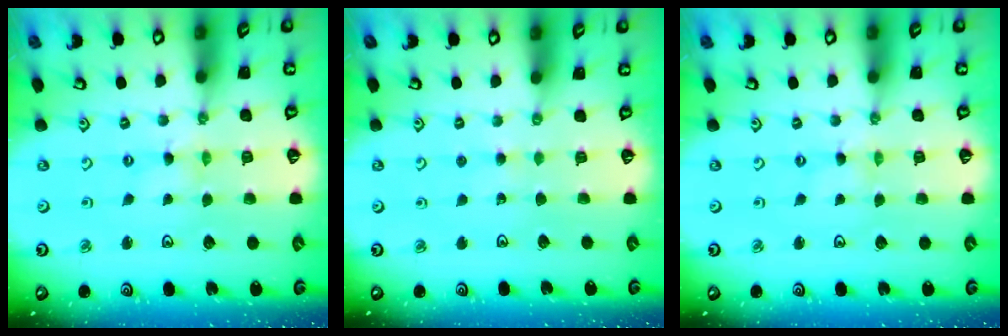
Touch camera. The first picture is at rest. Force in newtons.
{"total": 2.5, "press": 2.5, "slide": 0.3}
{"total": 0.0}